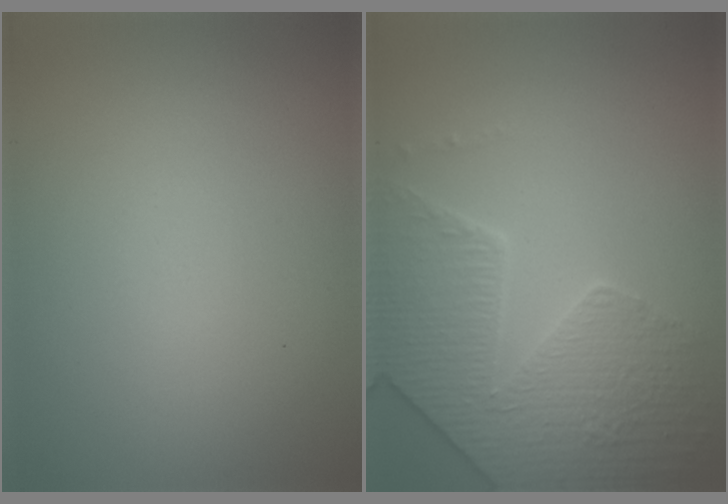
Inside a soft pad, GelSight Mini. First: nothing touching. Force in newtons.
{"total": 5.6, "press": 5.2, "slide": 2.2}